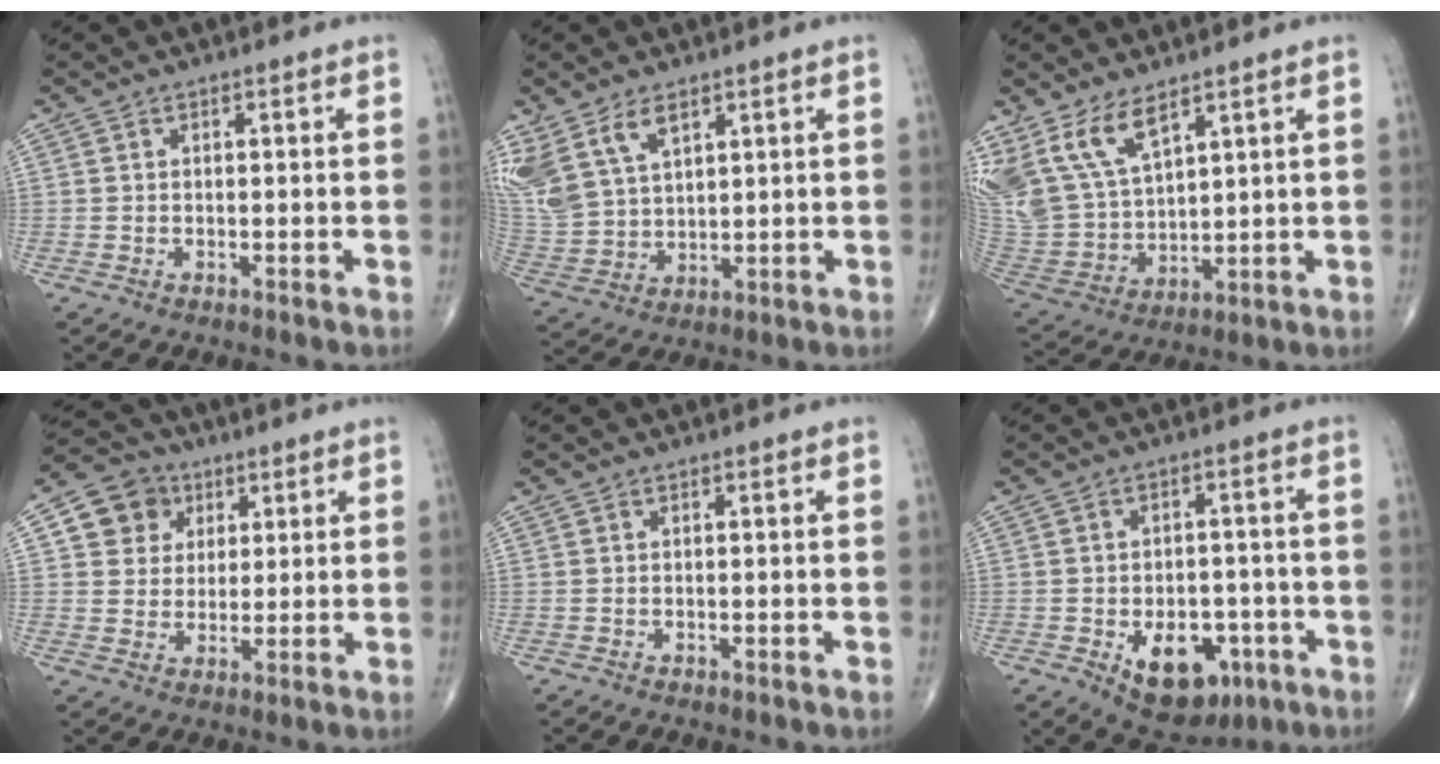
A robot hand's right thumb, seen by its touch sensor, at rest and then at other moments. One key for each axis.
{"total": 13.0, "fx": 7.4, "fy": 7.3, "fz": 7.8, "tx": -0.174, "ty": -0.015, "tz": 0.162}
{"total": 14.4, "fx": 9.0, "fy": 6.9, "fz": 8.8, "tx": -0.174, "ty": -0.035, "tz": 0.201}
{"total": 8.8, "fx": 3.2, "fy": 7.8, "fz": 2.7, "tx": -0.012, "ty": -0.003, "tz": 0.050}
{"total": 0.0}
{"total": 12.4, "fx": -4.9, "fy": 7.8, "fz": 8.3, "tx": -0.089, "ty": 0.020, "tz": -0.058}